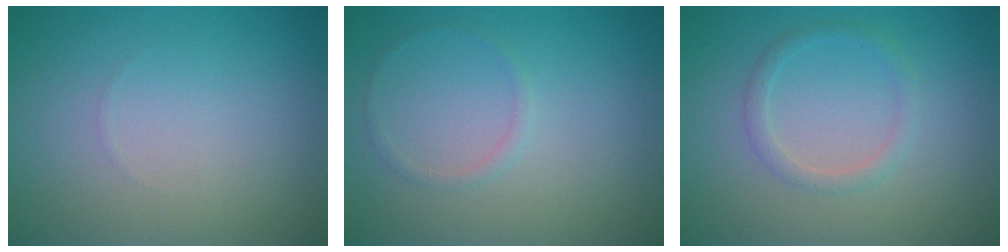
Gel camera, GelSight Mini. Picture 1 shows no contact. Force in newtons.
{"total": 0.8, "press": 0.8, "slide": 0.1}
{"total": 1.5, "press": 1.5, "slide": 0.1}